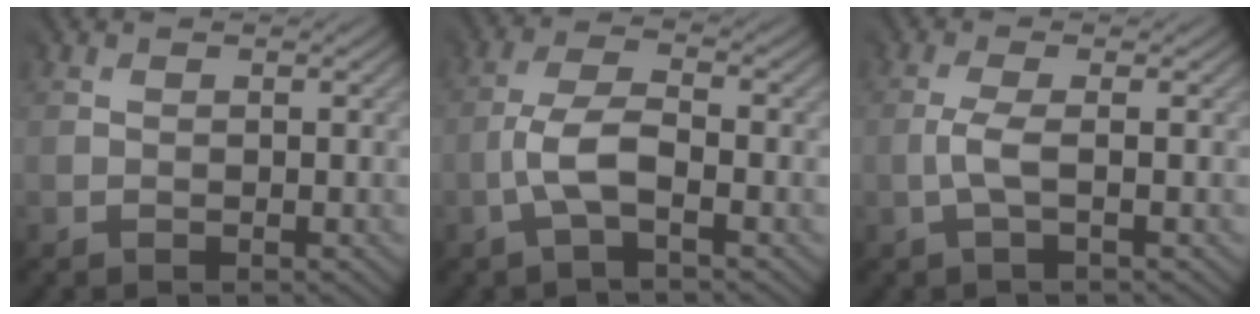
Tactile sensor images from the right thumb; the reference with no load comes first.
{"total": 3.3, "force": [-1.8, 0.5, 2.7], "torque": [-0.066, 0.009, -0.042]}
{"total": 1.7, "force": [-0.8, -0.3, 1.5], "torque": [-0.043, 0.006, -0.021]}